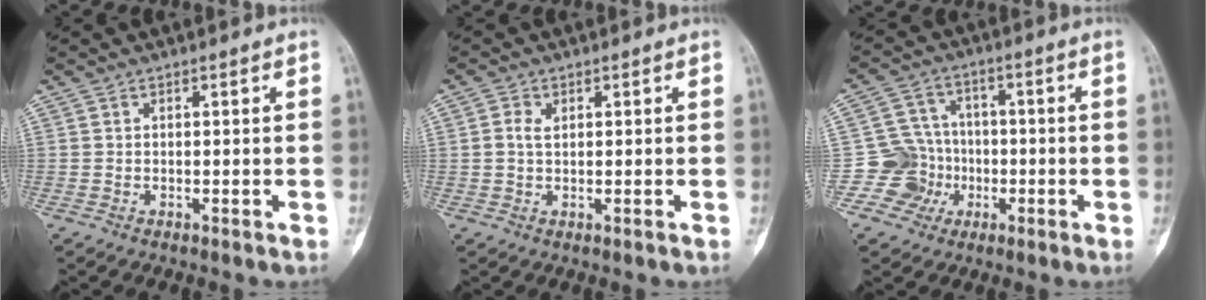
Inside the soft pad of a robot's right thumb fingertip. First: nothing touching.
{"total": 2.1, "force": [0.4, 1.4, 1.6], "torque": [-0.036, 0.006, 0.012]}
{"total": 8.5, "force": [-2.4, 8.1, 0.8], "torque": [0.035, 0.029, -0.045]}